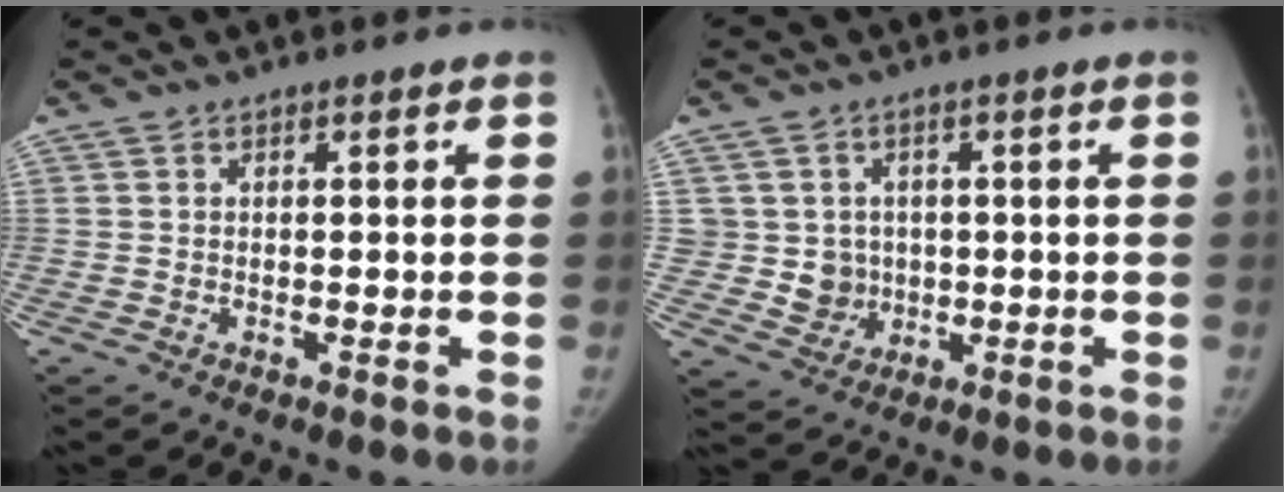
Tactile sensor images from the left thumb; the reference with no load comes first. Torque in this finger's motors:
{"motor_torque": [-0.09, 0.09, 0.18, -0.18, 0.00]}